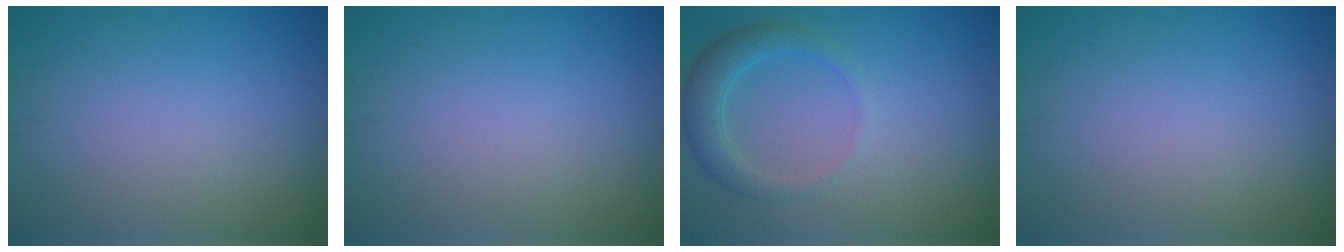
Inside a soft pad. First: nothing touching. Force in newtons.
{"total": 0.0}
{"total": 2.9, "press": 2.9, "slide": 0.1}
{"total": 0.0}